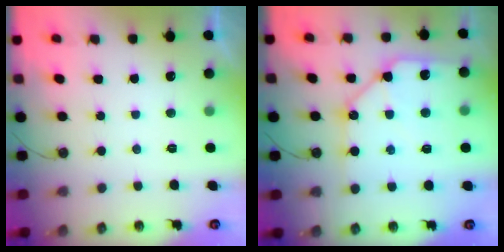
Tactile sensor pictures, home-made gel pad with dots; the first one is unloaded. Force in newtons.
{"total": 11.9, "press": 11.8, "slide": 1.6}